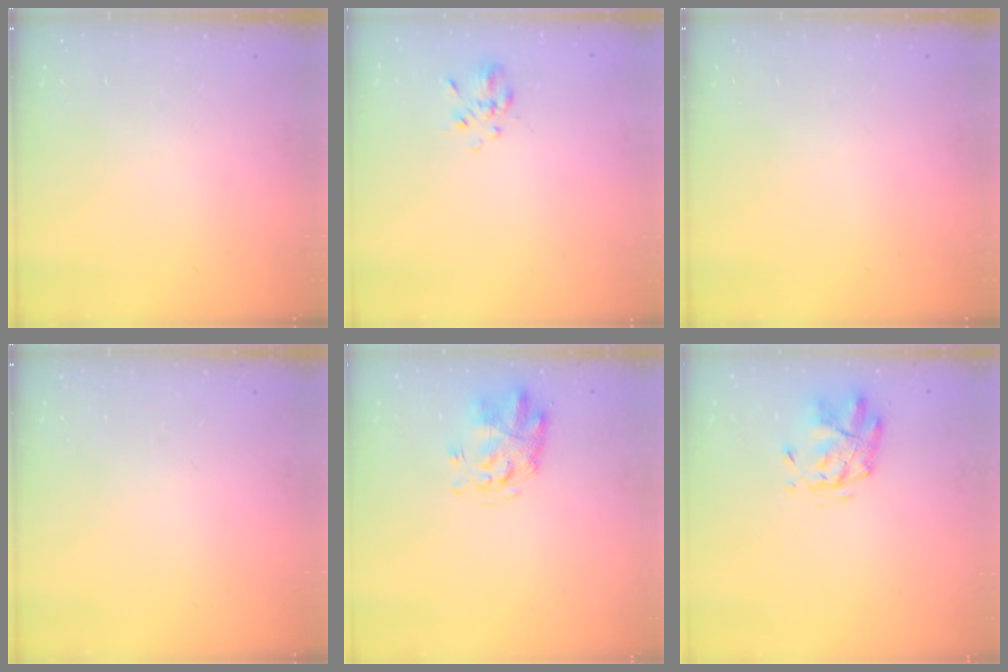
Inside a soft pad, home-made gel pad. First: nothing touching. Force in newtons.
{"total": 3.2, "press": 2.9, "slide": 1.3}
{"total": 0.0}
{"total": 0.0}
{"total": 3.3, "press": 3.2, "slide": 0.8}
{"total": 2.7, "press": 2.4, "slide": 1.2}